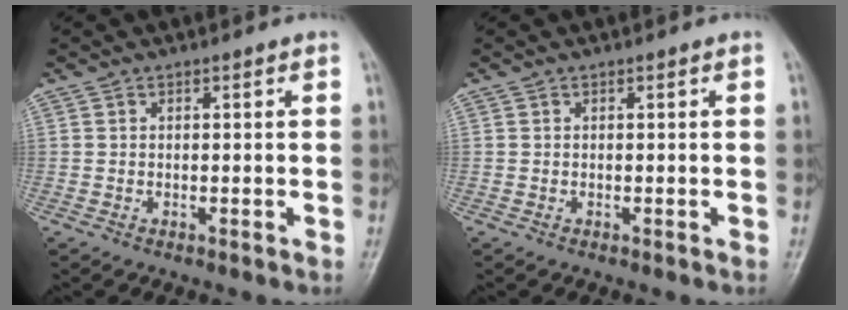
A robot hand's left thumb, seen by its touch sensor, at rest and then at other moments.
{"total": 0.0}